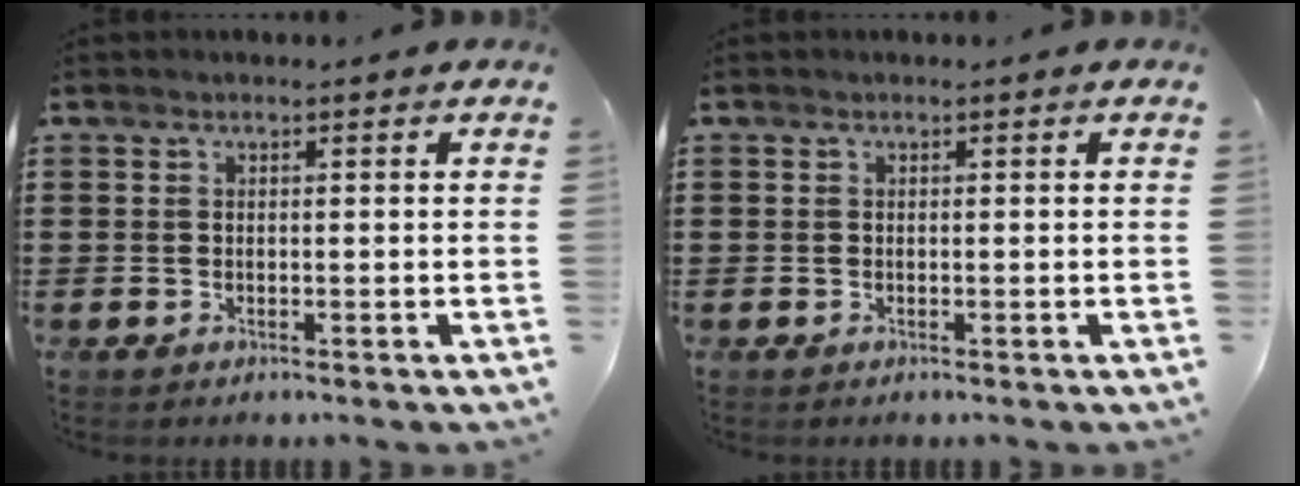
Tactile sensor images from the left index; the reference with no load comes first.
{"total": 0.0}